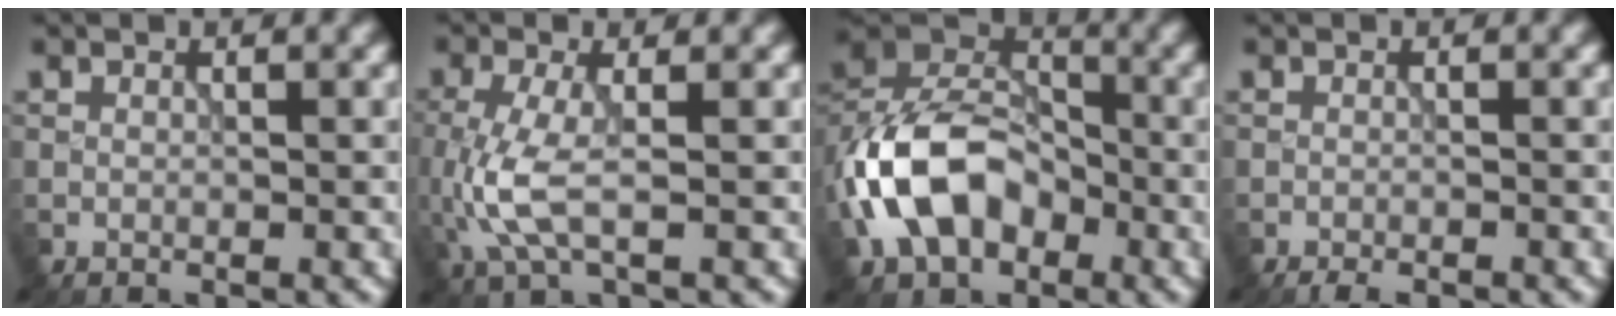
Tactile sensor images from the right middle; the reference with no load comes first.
{"total": 4.2, "force": [-0.8, 1.5, 3.8], "torque": [-0.101, -0.007, -0.017]}
{"total": 9.5, "force": [-3.0, 6.5, 6.2], "torque": [-0.118, 0.014, -0.070]}
{"total": 1.7, "force": [-1.5, 0.5, 0.8], "torque": [-0.010, -0.002, -0.024]}